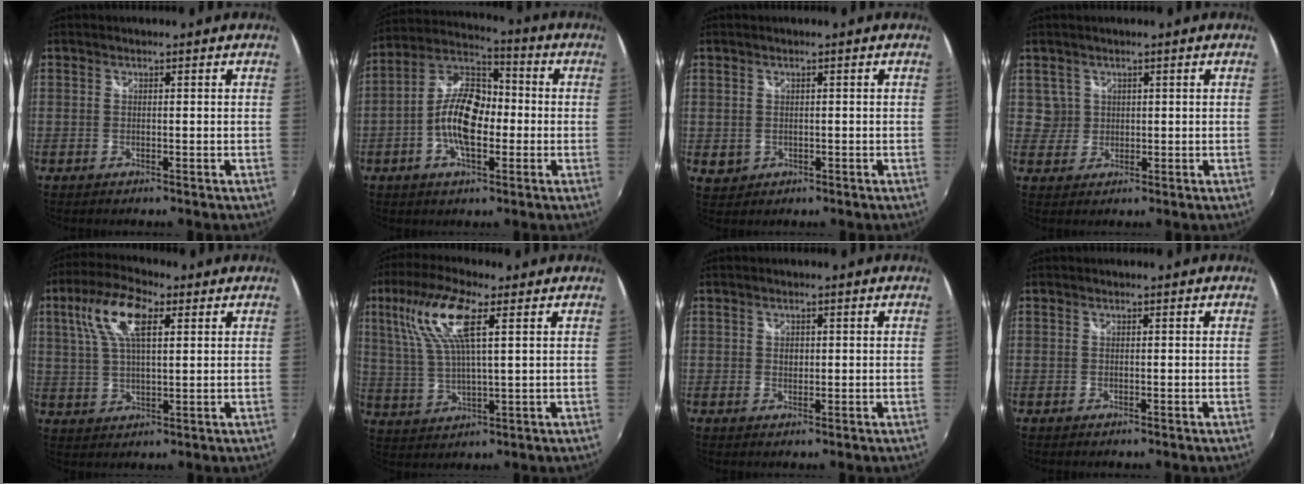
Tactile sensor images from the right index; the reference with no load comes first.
{"total": 12.7, "force": [-2.6, 6.4, 10.6], "torque": [-0.210, 0.014, -0.055]}
{"total": 2.3, "force": [0.0, 2.2, 0.7], "torque": [-0.009, 0.001, 0.005]}
{"total": 2.7, "force": [0.9, 2.5, -0.2], "torque": [0.019, 0.013, 0.013]}
{"total": 11.0, "force": [4.2, 4.4, 9.1], "torque": [-0.181, 0.024, 0.077]}
{"total": 11.8, "force": [4.9, 2.8, 10.3], "torque": [-0.209, 0.014, 0.100]}
{"total": 1.4, "force": [0.1, 1.1, 0.8], "torque": [-0.011, 0.001, 0.001]}
{"total": 0.0}